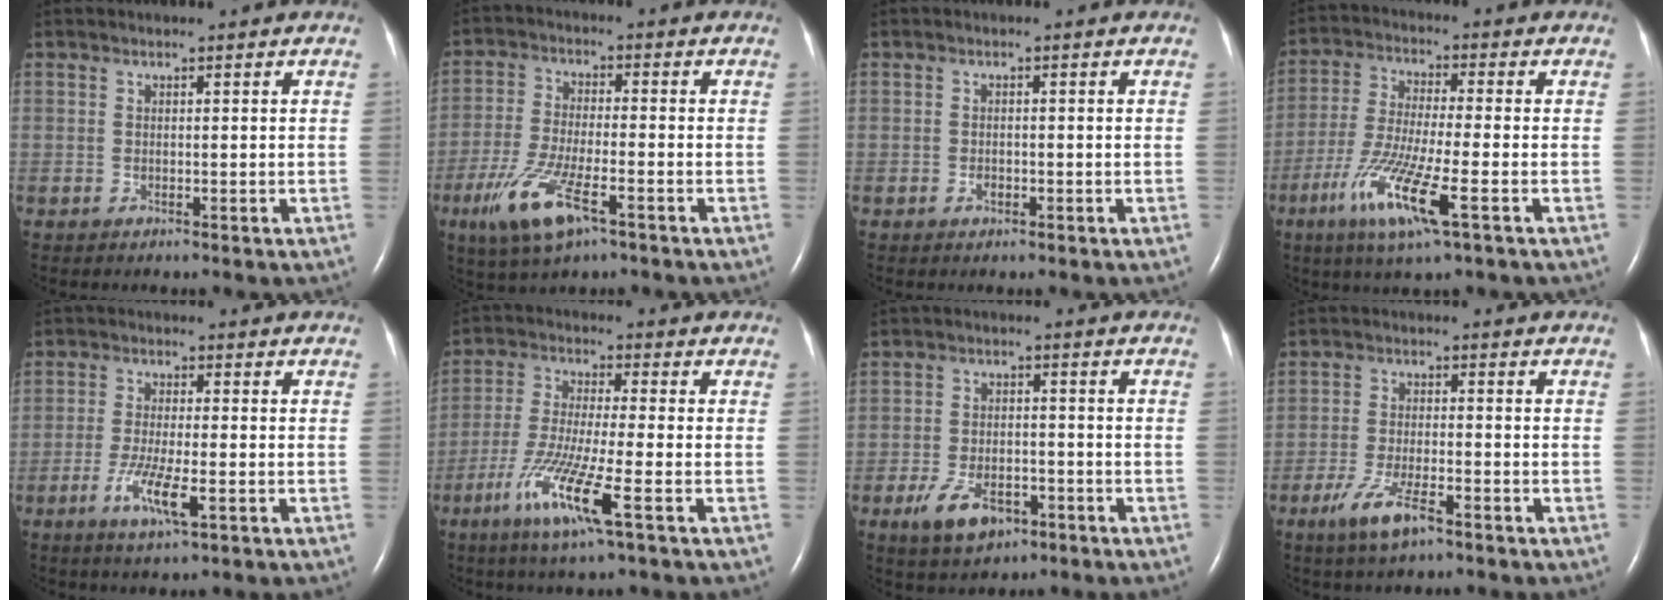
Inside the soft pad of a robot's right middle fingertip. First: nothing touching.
{"total": 9.8, "force": [-5.1, 2.3, 8.1], "torque": [-0.173, -0.021, -0.090]}
{"total": 1.0, "force": [-0.5, 0.6, 0.6], "torque": [-0.012, 0.002, -0.005]}
{"total": 11.4, "force": [-5.0, 0.7, 10.2], "torque": [-0.213, -0.027, -0.095]}
{"total": 6.1, "force": [-2.5, 0.7, 5.6], "torque": [-0.115, -0.011, -0.044]}
{"total": 10.6, "force": [-4.8, -0.1, 9.5], "torque": [-0.196, -0.026, -0.095]}
{"total": 7.1, "force": [-3.9, 3.7, 4.7], "torque": [-0.095, -0.004, -0.061]}
{"total": 6.3, "force": [-3.9, 1.4, 4.8], "torque": [-0.104, -0.009, -0.070]}